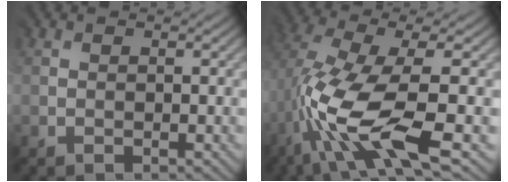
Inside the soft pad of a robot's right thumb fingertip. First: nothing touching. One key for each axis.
{"total": 11.7, "fx": -3.1, "fy": 3.8, "fz": 10.6, "tx": -0.245, "ty": -0.001, "tz": -0.049}